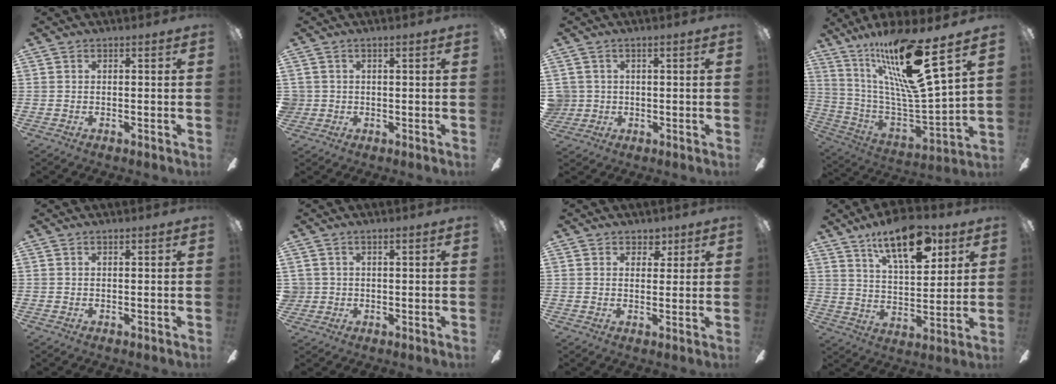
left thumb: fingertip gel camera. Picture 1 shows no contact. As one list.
[{"total": 2.0, "force": [0.3, 1.9, 0.2], "torque": [-0.007, 0.004, 0.003]}, {"total": 3.2, "force": [0.6, 3.2, 0.1], "torque": [-0.014, 0.008, 0.012]}, {"total": 22.6, "force": [14.8, 3.2, 16.7], "torque": [-0.314, -0.092, 0.235]}, {"total": 0.0}, {"total": 2.2, "force": [0.4, 2.1, 0.2], "torque": [-0.009, 0.004, 0.007]}, {"total": 3.7, "force": [2.4, 2.7, 0.8], "torque": [0.000, -0.006, 0.039]}, {"total": 16.6, "force": [10.3, 7.1, 11.0], "torque": [-0.173, -0.039, 0.171]}]